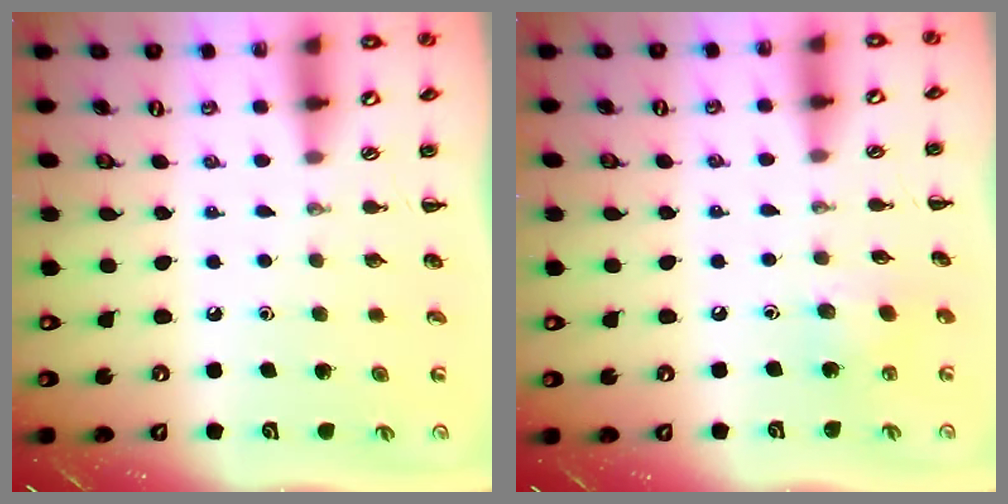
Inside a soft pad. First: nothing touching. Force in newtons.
{"total": 4.7, "press": 4.7, "slide": 0.7}